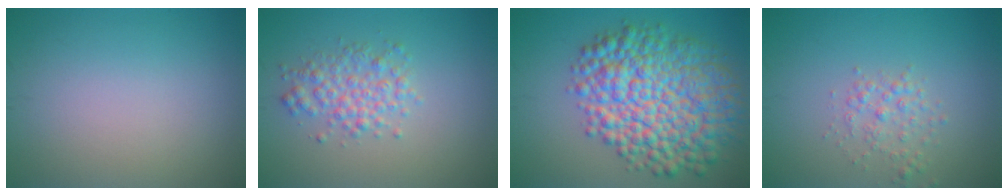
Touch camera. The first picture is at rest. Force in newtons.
{"total": 3.0, "press": 3.0, "slide": 0.1}
{"total": 11.6, "press": 11.6, "slide": 0.3}
{"total": 1.9, "press": 1.9, "slide": 0.1}